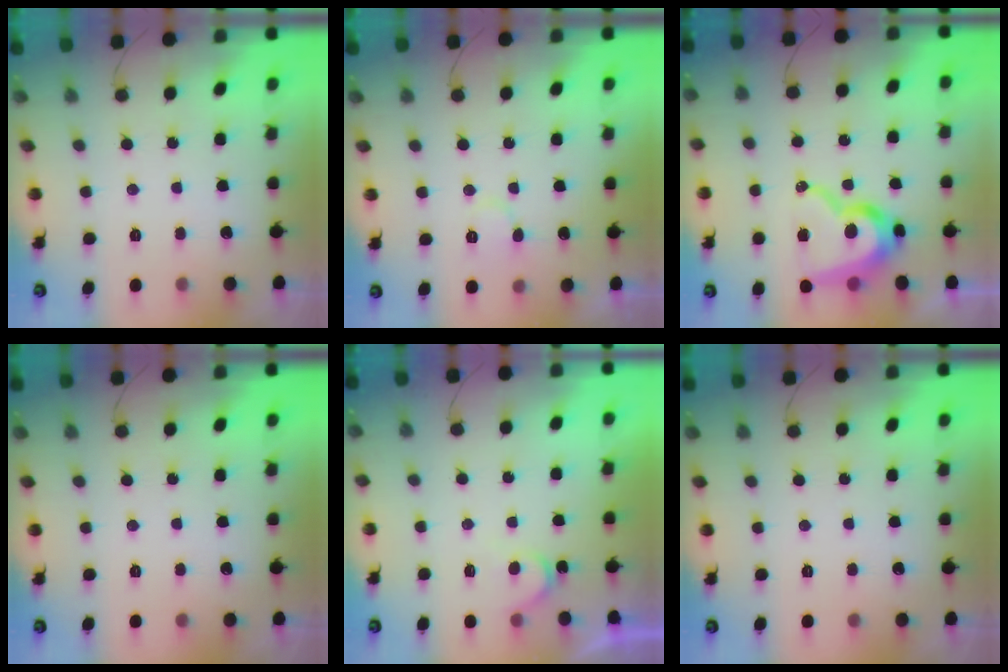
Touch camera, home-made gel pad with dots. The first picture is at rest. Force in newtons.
{"total": 6.4, "press": 6.4, "slide": 0.6}
{"total": 16.5, "press": 16.5, "slide": 1.3}
{"total": 0.0}
{"total": 4.5, "press": 4.5, "slide": 0.4}
{"total": 0.0}